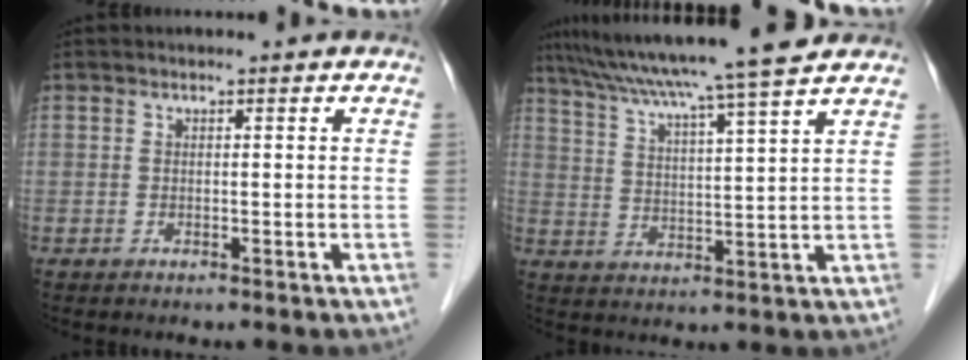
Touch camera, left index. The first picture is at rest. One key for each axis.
{"total": 15.3, "fx": 13.0, "fy": -1.2, "fz": 8.1, "tx": -0.140, "ty": 0.013, "tz": 0.192}